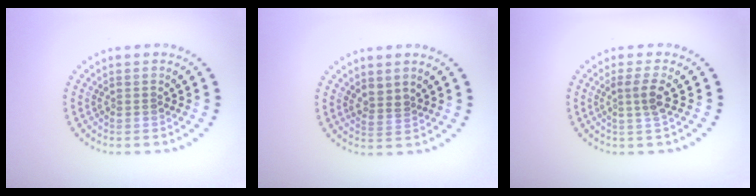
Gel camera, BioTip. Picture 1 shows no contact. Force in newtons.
{"total": 1.6, "press": 1.2, "slide": 1.1}
{"total": 1.9, "press": 1.5, "slide": 1.2}